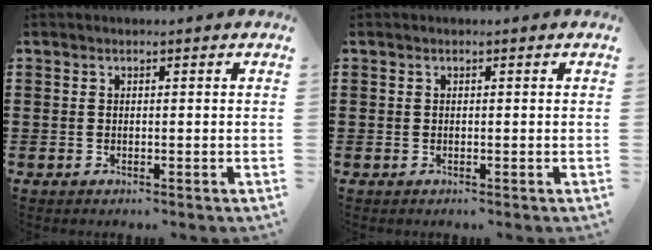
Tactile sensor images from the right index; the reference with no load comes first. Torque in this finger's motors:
{"motor_torque": [-0.23, 0.08, 0.00, -0.01]}